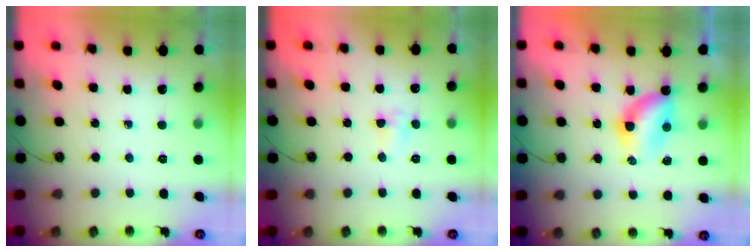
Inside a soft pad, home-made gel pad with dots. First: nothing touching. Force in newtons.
{"total": 3.2, "press": 3.2, "slide": 0.3}
{"total": 7.8, "press": 6.5, "slide": 4.3}